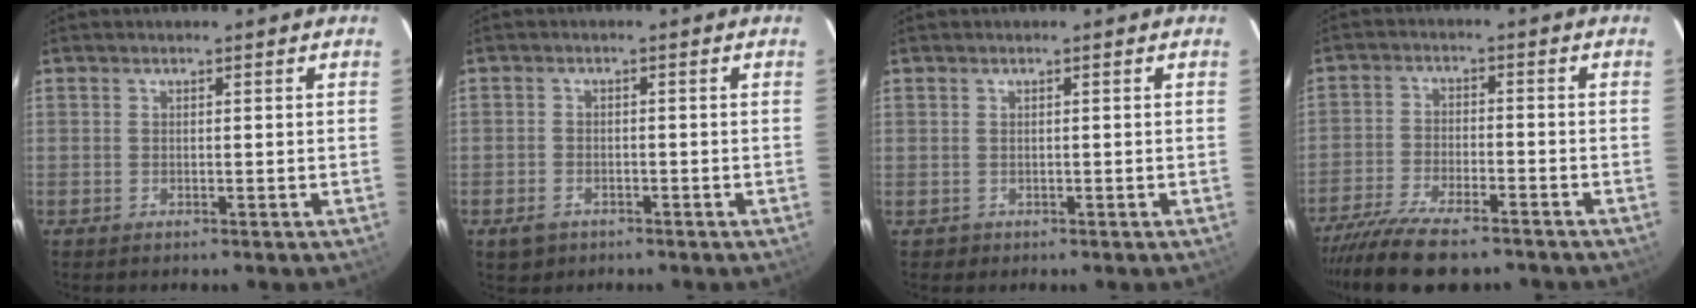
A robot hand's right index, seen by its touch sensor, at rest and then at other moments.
{"total": 3.5, "force": [-2.1, 2.6, 1.1], "torque": [-0.035, 0.004, -0.032]}
{"total": 1.3, "force": [-0.4, 1.2, -0.1], "torque": [0.001, 0.004, -0.001]}
{"total": 12.8, "force": [-10.7, 3.2, 6.2], "torque": [-0.143, -0.025, -0.187]}